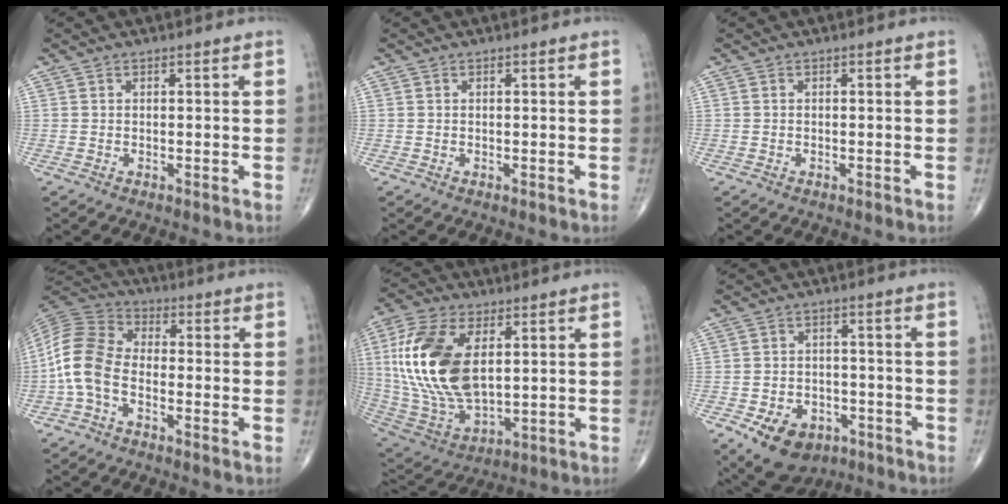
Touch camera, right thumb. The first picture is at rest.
{"total": 0.0}
{"total": 0.0}
{"total": 10.5, "force": [-2.8, 6.6, 7.8], "torque": [-0.159, 0.031, -0.071]}
{"total": 21.3, "force": [4.2, 11.4, 17.4], "torque": [-0.363, -0.021, 0.082]}
{"total": 11.2, "force": [-5.7, 7.8, 5.7], "torque": [-0.077, 0.028, -0.078]}